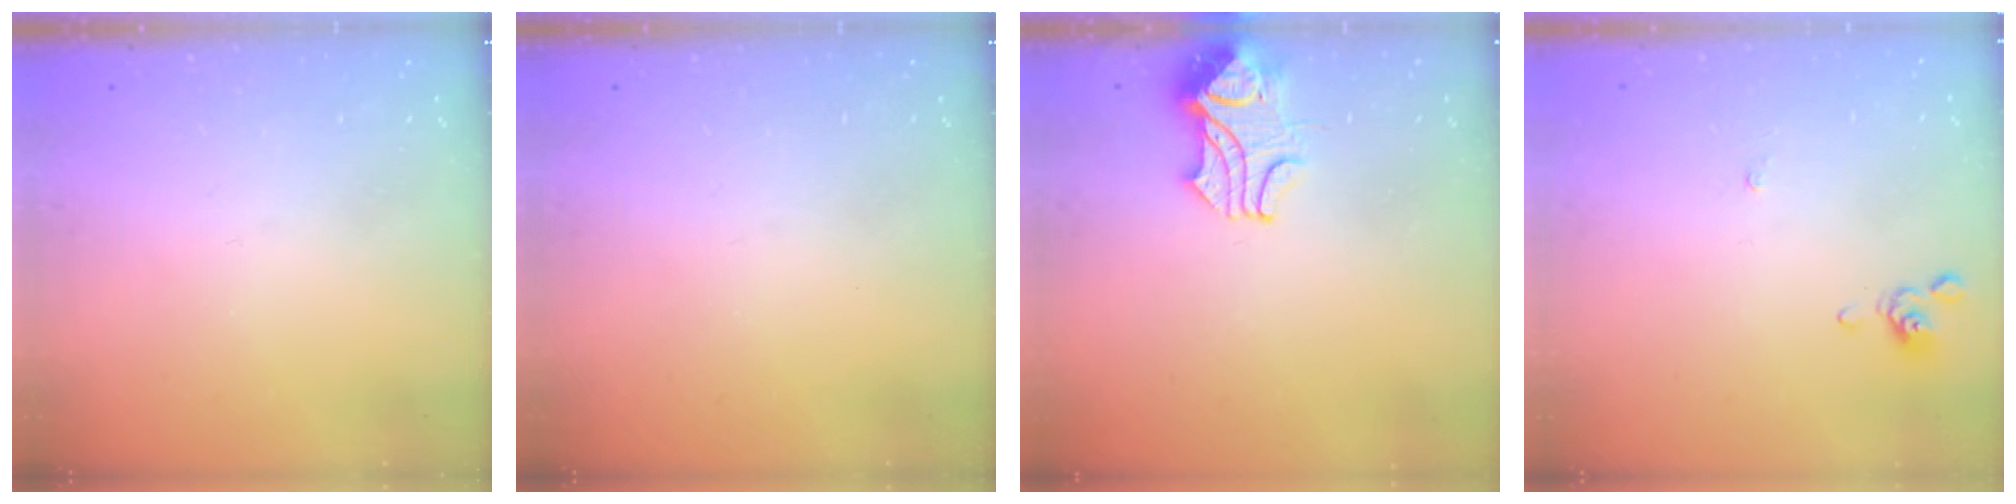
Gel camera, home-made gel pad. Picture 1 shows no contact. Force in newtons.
{"total": 0.0}
{"total": 2.4, "press": 2.2, "slide": 0.9}
{"total": 0.0}